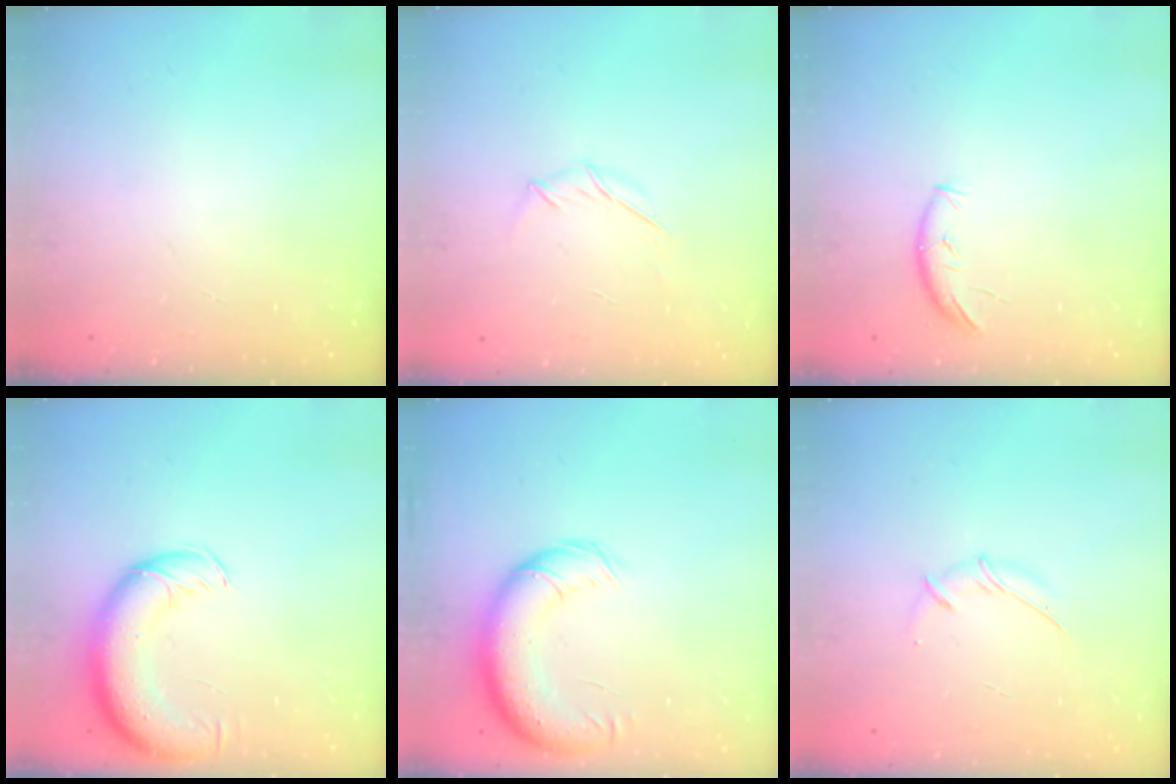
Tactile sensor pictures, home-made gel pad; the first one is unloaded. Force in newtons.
{"total": 3.7, "press": 3.6, "slide": 1.0}
{"total": 7.2, "press": 7.1, "slide": 1.3}
{"total": 11.7, "press": 11.3, "slide": 2.9}
{"total": 14.8, "press": 14.3, "slide": 3.9}
{"total": 5.2, "press": 5.1, "slide": 0.6}